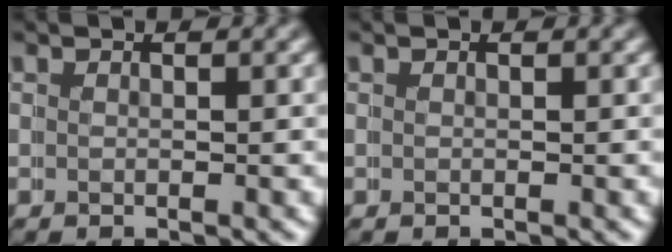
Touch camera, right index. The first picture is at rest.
{"total": 0.0}